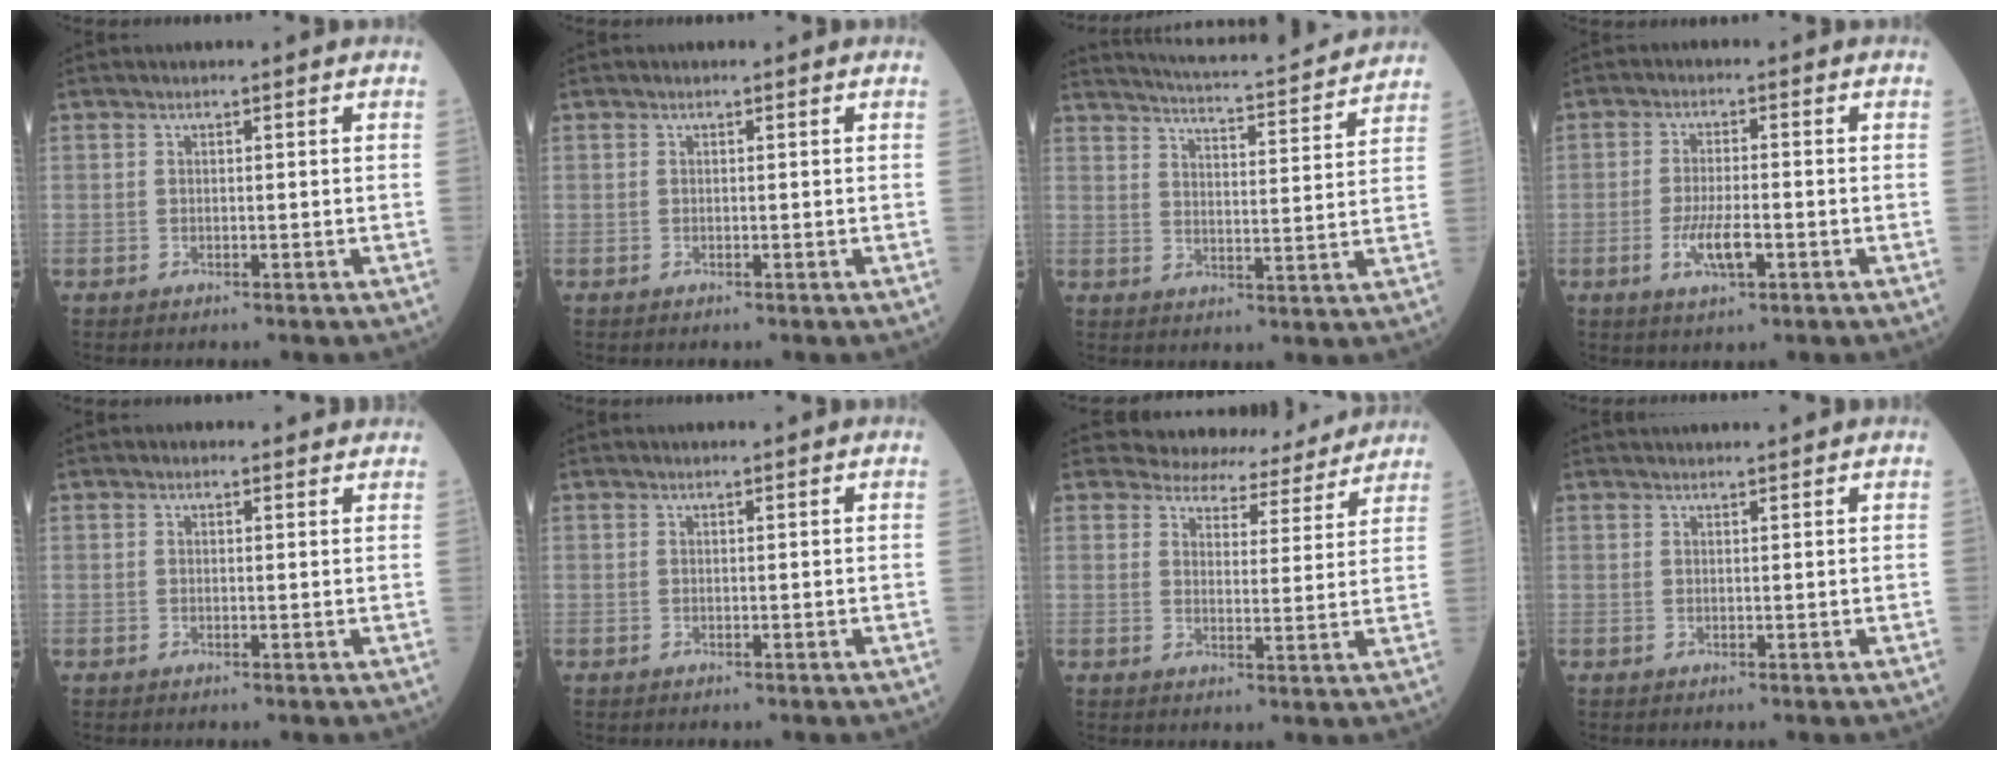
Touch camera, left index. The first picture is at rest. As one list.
[{"total": 0.0}, {"total": 17.7, "force": [16.7, 1.2, 5.8], "torque": [-0.098, -0.013, 0.219]}, {"total": 5.0, "force": [-1.9, 1.2, 4.5], "torque": [-0.092, -0.005, -0.033]}, {"total": 1.8, "force": [1.7, 0.6, 0.0], "torque": [-0.004, -0.001, 0.011]}, {"total": 1.2, "force": [1.2, -0.1, 0.3], "torque": [-0.003, 0.012, 0.020]}, {"total": 11.9, "force": [11.4, 3.3, 1.2], "torque": [0.003, -0.008, 0.126]}, {"total": 4.0, "force": [3.9, 0.0, 1.0], "torque": [-0.010, 0.029, 0.054]}]